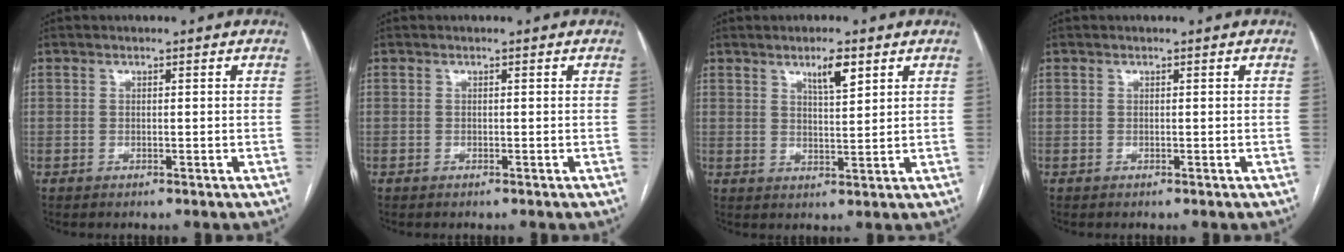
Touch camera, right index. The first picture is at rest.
{"total": 0.0}
{"total": 4.4, "force": [2.6, 0.8, 3.4], "torque": [-0.060, -0.003, 0.046]}
{"total": 0.0}